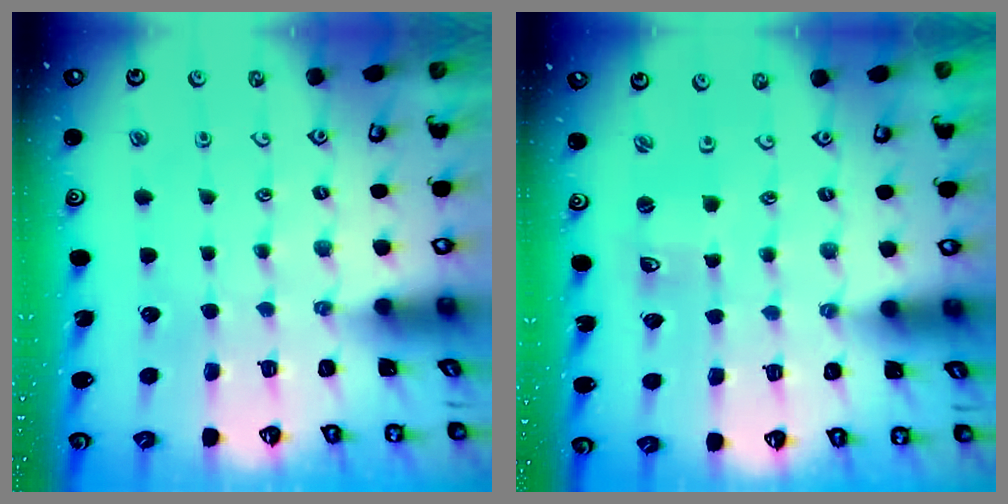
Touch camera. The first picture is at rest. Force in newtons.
{"total": 2.3, "press": 2.2, "slide": 0.4}